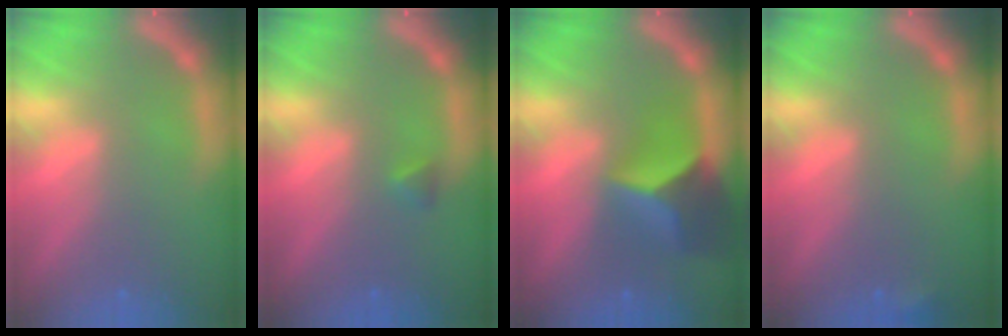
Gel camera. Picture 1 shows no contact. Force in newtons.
{"total": 0.9}
{"total": 7.4}
{"total": 0.9}